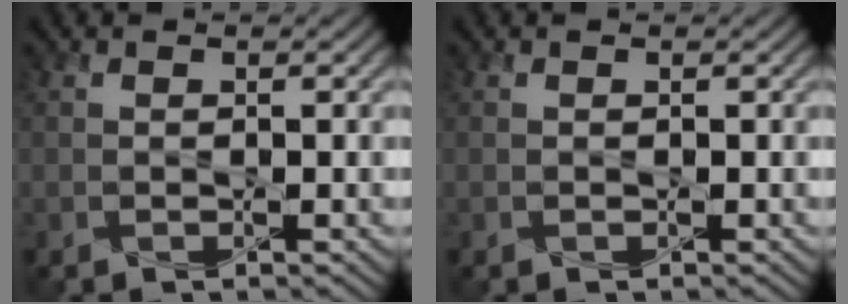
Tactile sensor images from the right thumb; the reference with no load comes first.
{"total": 0.0}